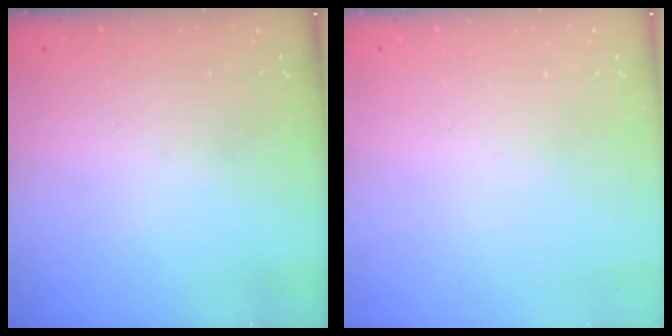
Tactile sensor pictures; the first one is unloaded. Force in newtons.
{"total": 0.0}